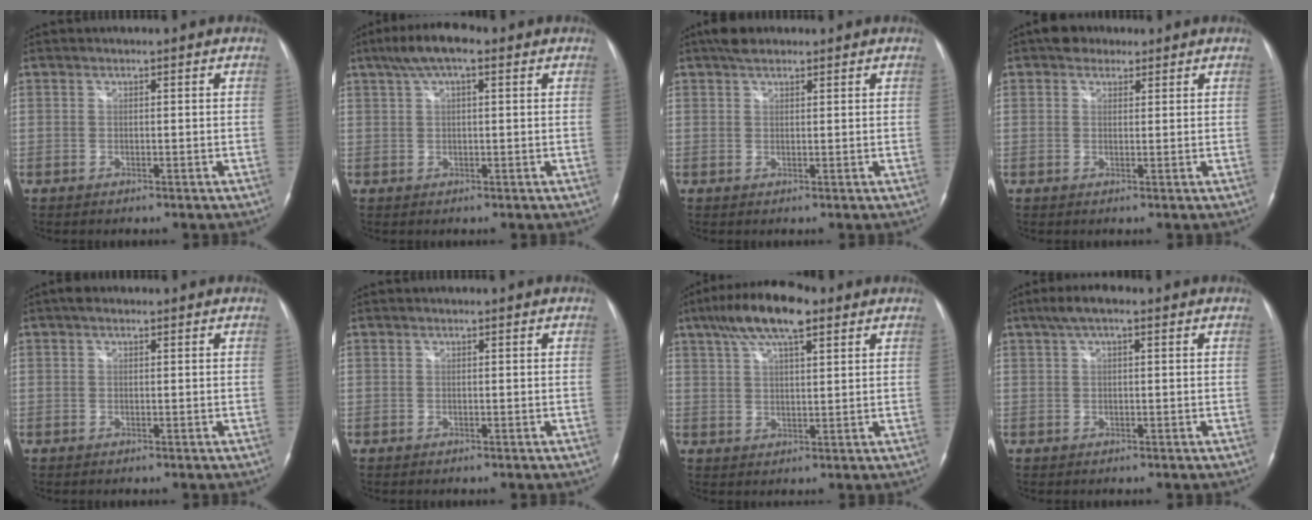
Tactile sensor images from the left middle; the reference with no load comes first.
{"total": 6.5, "force": [3.7, 1.8, 5.0], "torque": [-0.099, 0.028, 0.060]}
{"total": 3.0, "force": [2.2, 1.4, 1.4], "torque": [-0.027, 0.016, 0.036]}
{"total": 3.1, "force": [2.1, 2.1, 0.9], "torque": [-0.016, 0.016, 0.031]}
{"total": 1.0, "force": [0.6, 0.6, 0.6], "torque": [-0.012, 0.012, 0.006]}
{"total": 0.0}
{"total": 10.9, "force": [6.7, 2.8, 8.1], "torque": [-0.151, 0.025, 0.115]}
{"total": 4.2, "force": [2.4, 1.2, 3.2], "torque": [-0.063, 0.028, 0.036]}